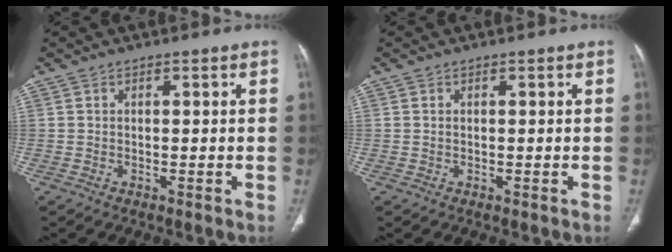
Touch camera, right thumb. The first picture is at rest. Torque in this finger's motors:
{"motor_torque": [0.45, -0.23, -0.21, 0.03, -0.03]}